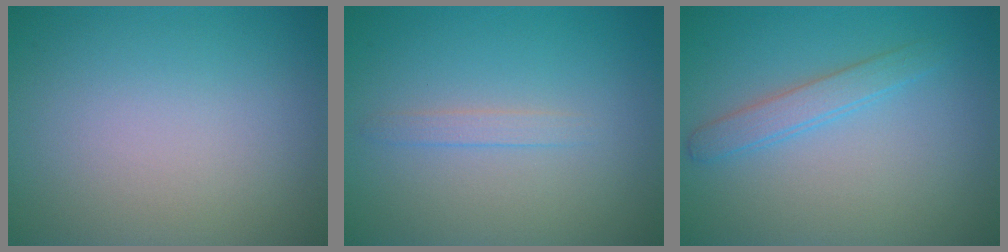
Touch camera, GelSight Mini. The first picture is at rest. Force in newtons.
{"total": 1.1, "press": 1.0, "slide": 0.1}
{"total": 2.0, "press": 2.0, "slide": 0.0}